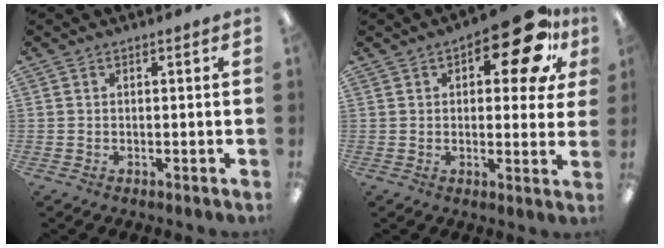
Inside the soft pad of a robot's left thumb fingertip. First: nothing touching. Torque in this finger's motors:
{"motor_torque": [-0.18, 0.75, 0.16, -0.11, 0.09]}